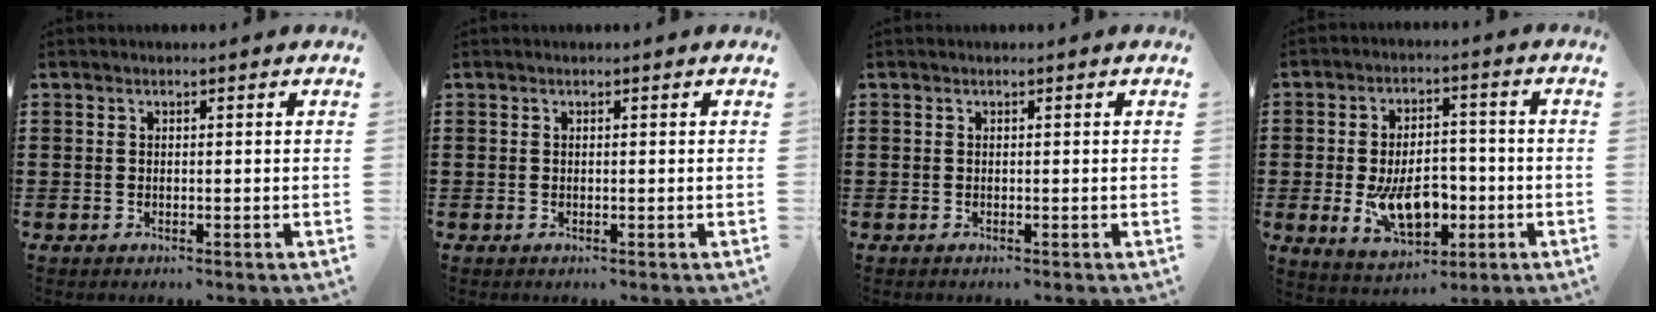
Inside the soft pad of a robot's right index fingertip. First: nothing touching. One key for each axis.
{"total": 0.0}
{"total": 0.0}
{"total": 9.9, "fx": -2.6, "fy": 5.8, "fz": 7.6, "tx": -0.121, "ty": 0.001, "tz": -0.045}